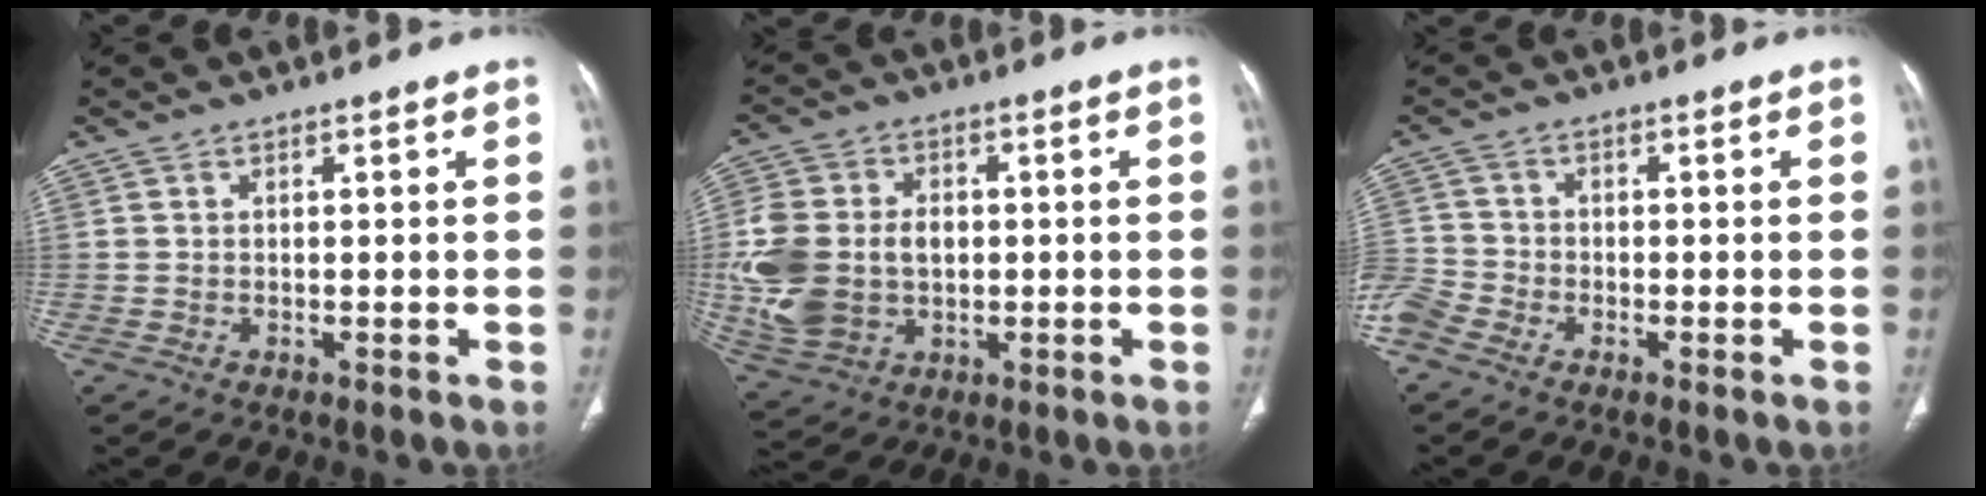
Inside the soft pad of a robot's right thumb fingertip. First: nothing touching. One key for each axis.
{"total": 16.3, "fx": -0.7, "fy": 12.2, "fz": 10.7, "tx": -0.233, "ty": 0.006, "tz": 0.003}
{"total": 5.2, "fx": -3.6, "fy": 3.1, "fz": 2.1, "tx": -0.054, "ty": 0.003, "tz": -0.083}